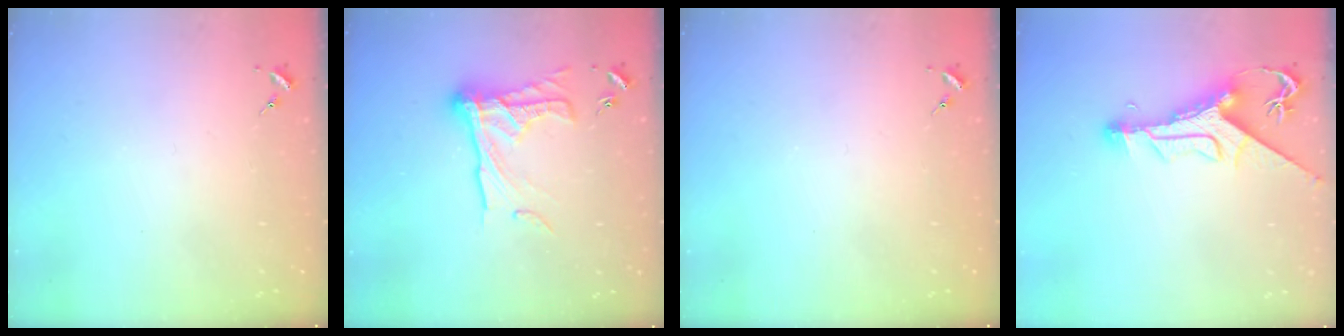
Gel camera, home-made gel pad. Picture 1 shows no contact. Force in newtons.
{"total": 16.8, "press": 16.8, "slide": 1.0}
{"total": 0.0}
{"total": 11.4, "press": 11.4, "slide": 1.3}